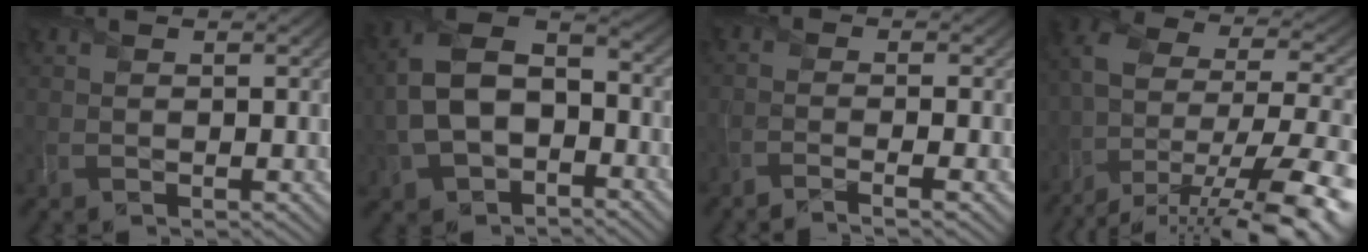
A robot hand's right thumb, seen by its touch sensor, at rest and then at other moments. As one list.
[{"total": 12.7, "force": [-2.6, 8.1, 9.4], "torque": [-0.221, -0.006, -0.049]}, {"total": 3.4, "force": [-2.2, 0.5, 2.5], "torque": [-0.036, 0.002, -0.058]}, {"total": 17.8, "force": [-11.1, 8.4, 11.1], "torque": [-0.218, -0.009, -0.143]}]